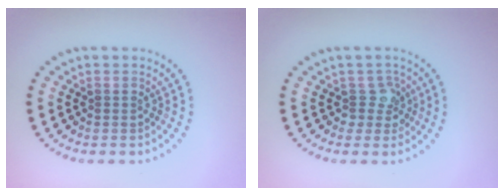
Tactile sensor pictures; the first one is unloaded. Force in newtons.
{"total": 2.0, "press": 1.6, "slide": 1.2}